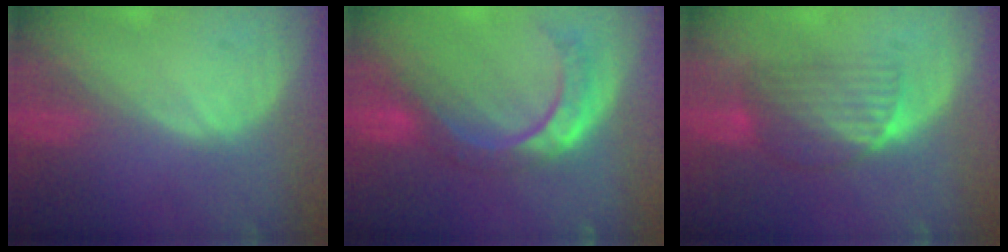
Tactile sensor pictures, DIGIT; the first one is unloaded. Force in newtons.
{"total": 8.5, "press": 7.2, "slide": 4.6}
{"total": 6.5, "press": 5.9, "slide": 2.6}